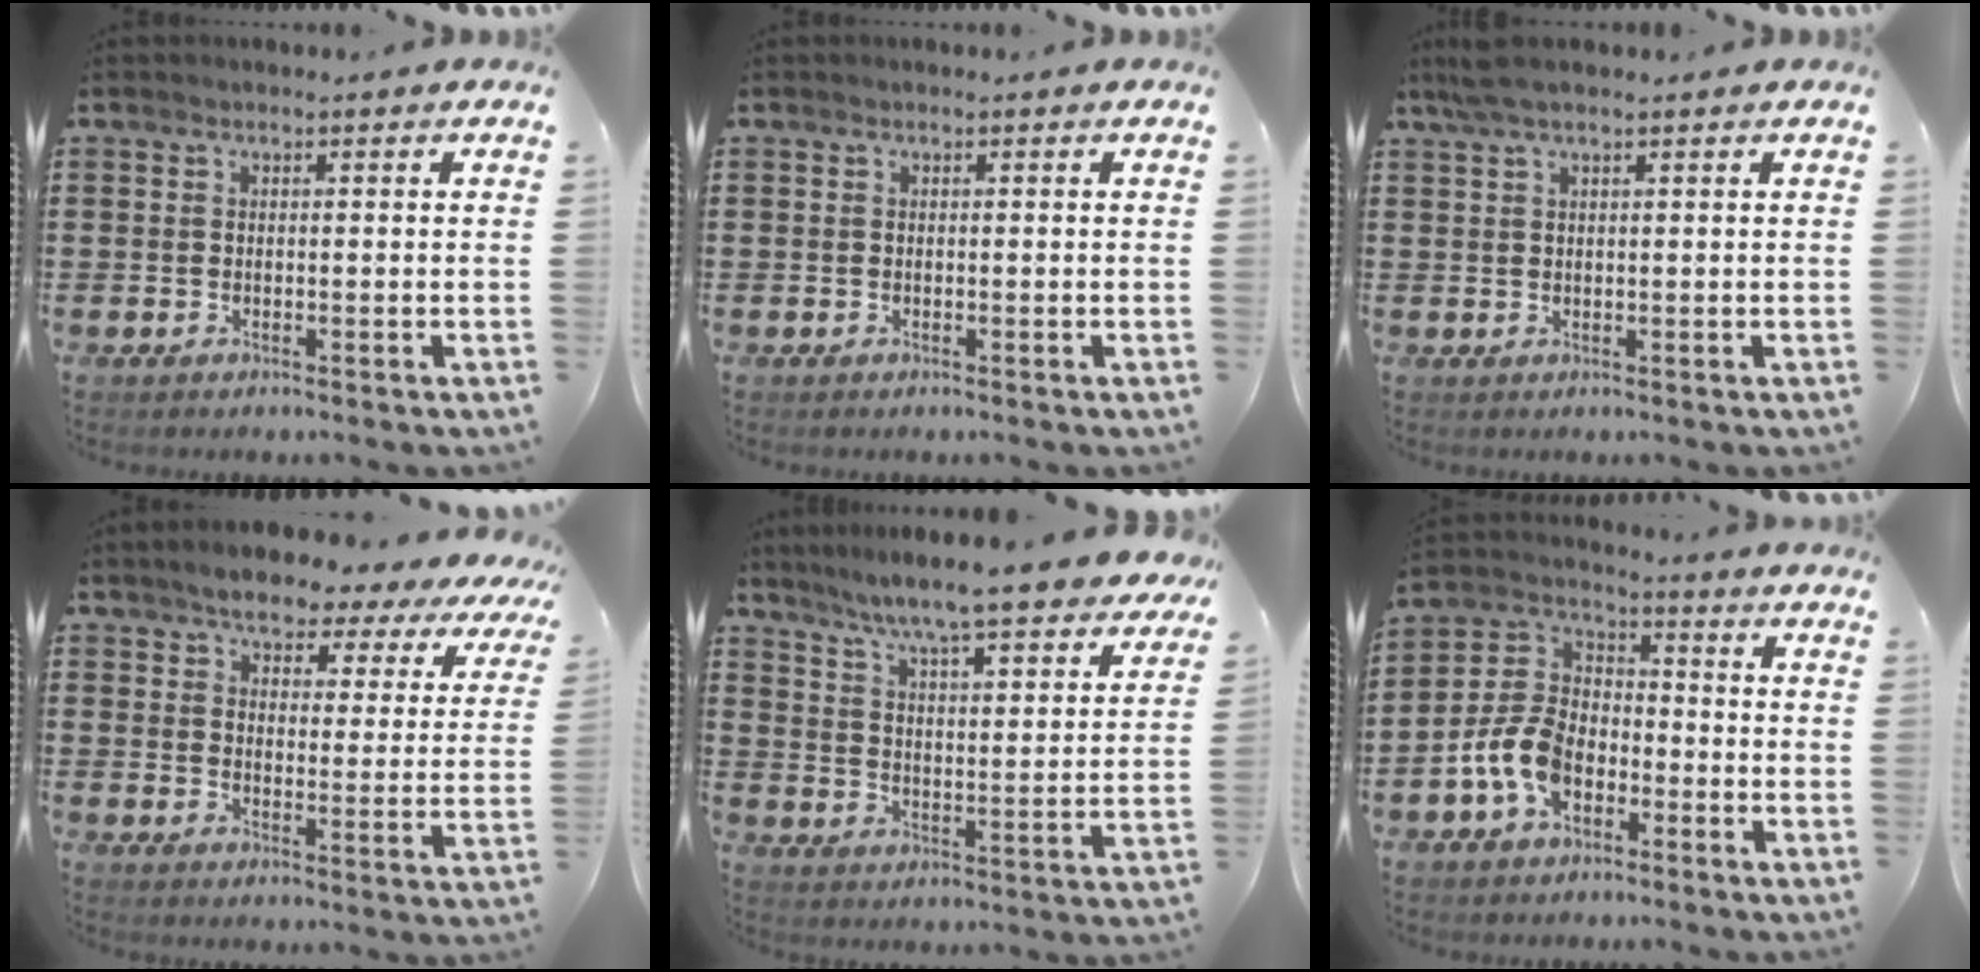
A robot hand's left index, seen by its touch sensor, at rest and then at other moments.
{"total": 0.0}
{"total": 2.8, "force": [1.9, 0.4, 2.0], "torque": [-0.042, 0.003, 0.036]}
{"total": 5.2, "force": [4.8, 1.2, 1.4], "torque": [-0.047, -0.027, 0.079]}
{"total": 7.0, "force": [6.4, -0.7, 2.7], "torque": [-0.081, -0.048, 0.104]}
{"total": 8.6, "force": [-3.9, 5.4, 5.5], "torque": [-0.159, 0.001, -0.086]}